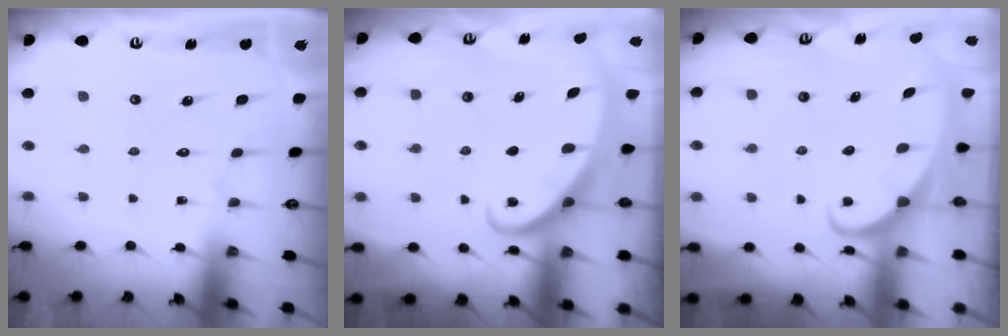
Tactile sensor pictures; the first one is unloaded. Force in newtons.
{"total": 2.6, "press": 2.6, "slide": 0.4}
{"total": 2.4, "press": 2.3, "slide": 0.3}